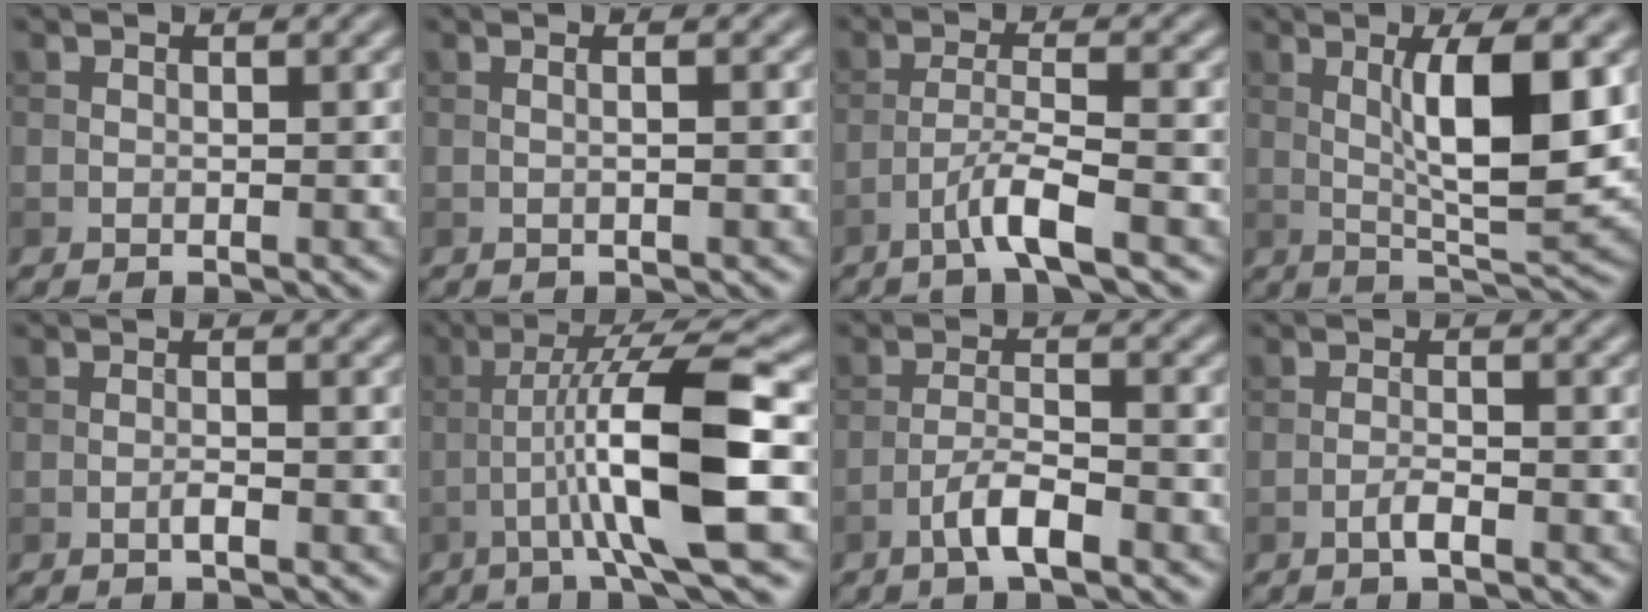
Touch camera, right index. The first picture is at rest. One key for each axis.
{"total": 1.6, "fx": 0.3, "fy": 0.6, "fz": 1.5, "tx": -0.009, "ty": -0.003, "tz": -0.006}
{"total": 3.8, "fx": -2.3, "fy": 0.2, "fz": 3.0, "tx": -0.055, "ty": 0.011, "tz": -0.052}
{"total": 8.0, "fx": 1.3, "fy": 1.8, "fz": 7.7, "tx": -0.120, "ty": -0.005, "tz": 0.026}
{"total": 1.1, "fx": -0.6, "fy": 0.1, "fz": 0.9, "tx": -0.017, "ty": 0.002, "tz": -0.011}
{"total": 9.0, "fx": -2.0, "fy": 0.9, "fz": 8.7, "tx": -0.146, "ty": 0.017, "tz": -0.035}
{"total": 3.5, "fx": -2.1, "fy": 0.8, "fz": 2.6, "tx": -0.052, "ty": 0.009, "tz": -0.044}
{"total": 1.6, "fx": -0.9, "fy": 0.3, "fz": 1.3, "tx": -0.024, "ty": 0.004, "tz": -0.020}